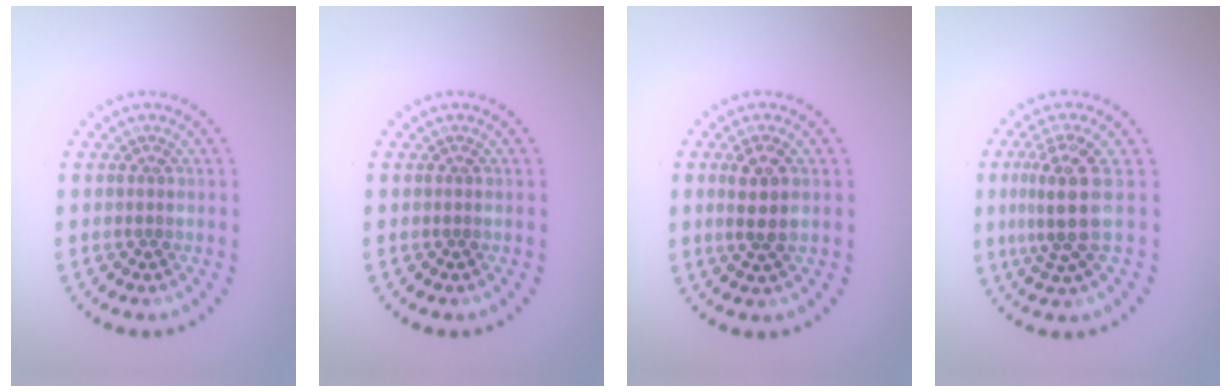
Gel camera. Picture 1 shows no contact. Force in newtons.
{"total": 0.0}
{"total": 2.7, "press": 2.5, "slide": 1.0}
{"total": 4.0, "press": 3.0, "slide": 2.5}